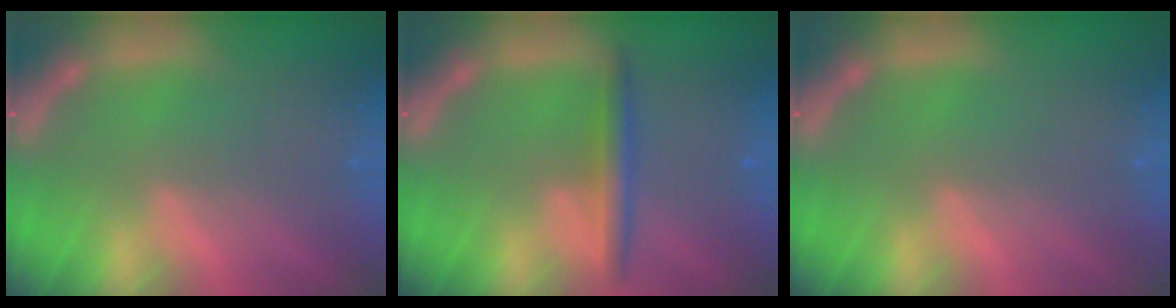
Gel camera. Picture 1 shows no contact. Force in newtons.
{"total": 3.0}
{"total": 0.0}